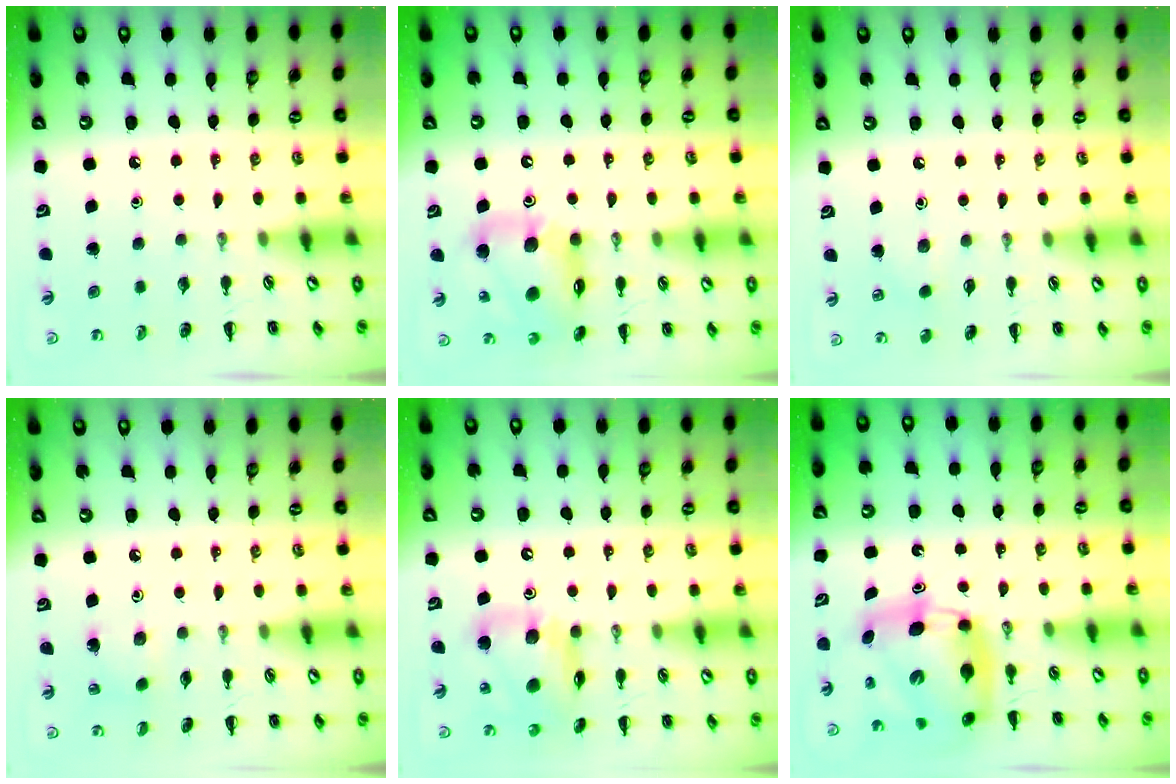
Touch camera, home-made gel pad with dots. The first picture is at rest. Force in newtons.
{"total": 15.9, "press": 15.6, "slide": 3.1}
{"total": 4.9, "press": 4.7, "slide": 1.5}
{"total": 2.8, "press": 2.7, "slide": 0.8}
{"total": 14.6, "press": 14.1, "slide": 3.8}
{"total": 9.0, "press": 8.7, "slide": 2.3}